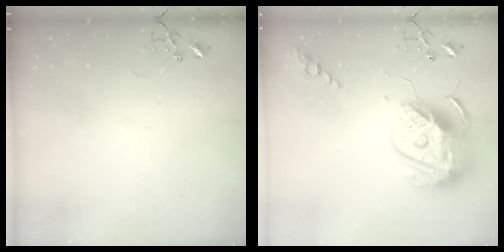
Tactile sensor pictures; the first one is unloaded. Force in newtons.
{"total": 16.5, "press": 16.4, "slide": 1.3}